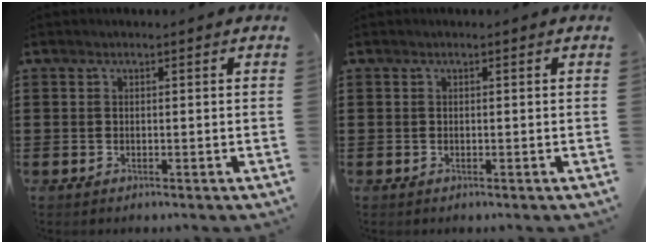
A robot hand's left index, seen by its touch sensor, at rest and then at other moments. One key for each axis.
{"total": 0.0}